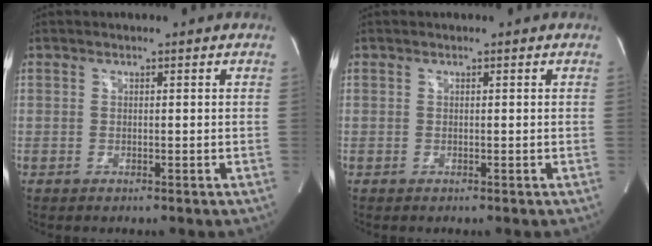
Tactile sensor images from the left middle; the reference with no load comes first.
{"total": 0.0}